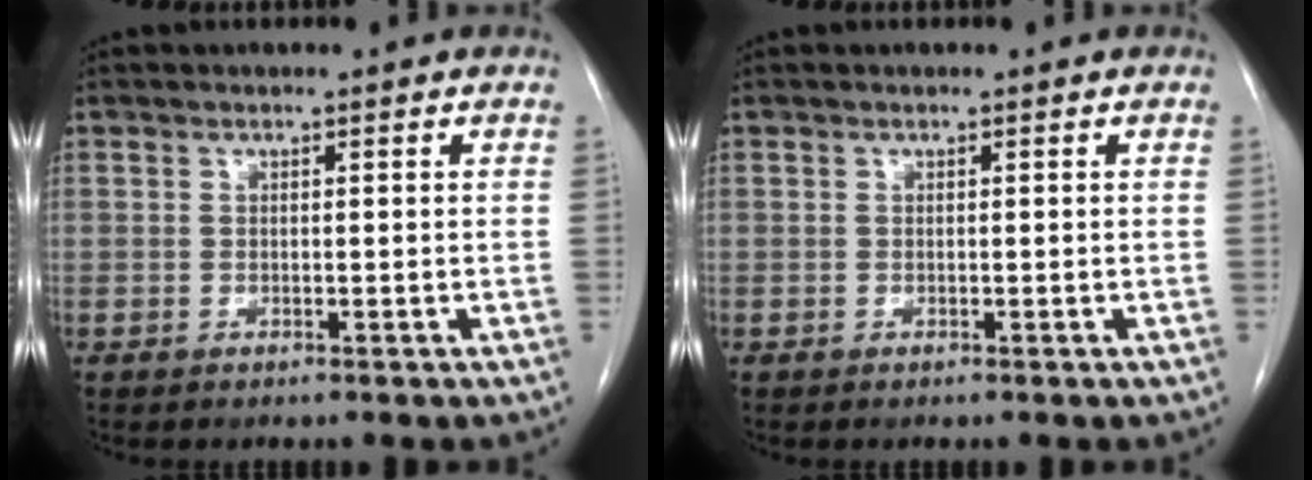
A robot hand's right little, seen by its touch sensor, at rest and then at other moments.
{"total": 0.0}